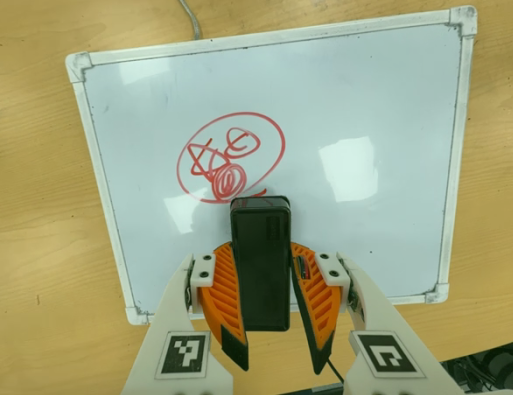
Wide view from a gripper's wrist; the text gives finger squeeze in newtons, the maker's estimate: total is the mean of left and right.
{"total": 10.8, "left": 8.7, "right": 13.0}